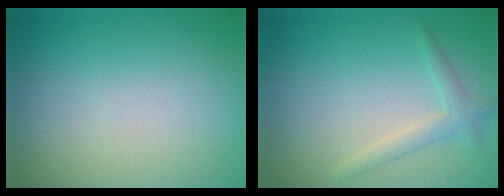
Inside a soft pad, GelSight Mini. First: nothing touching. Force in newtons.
{"total": 1.8, "press": 1.8, "slide": 0.1}